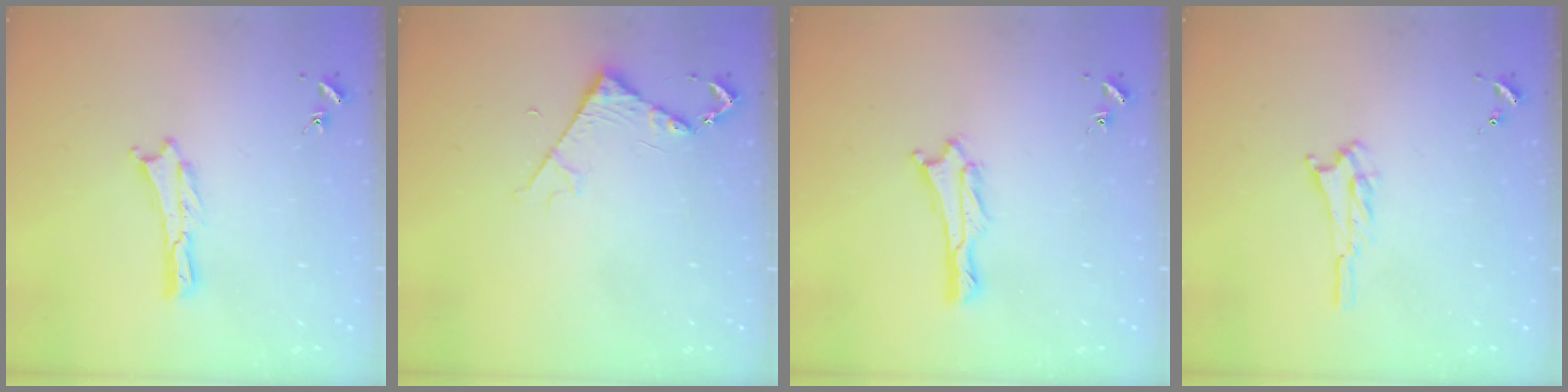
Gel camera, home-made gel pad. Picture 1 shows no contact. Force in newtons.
{"total": 4.4, "press": 4.4, "slide": 0.5}
{"total": 1.9, "press": 1.9, "slide": 0.1}
{"total": 1.7, "press": 1.6, "slide": 0.3}